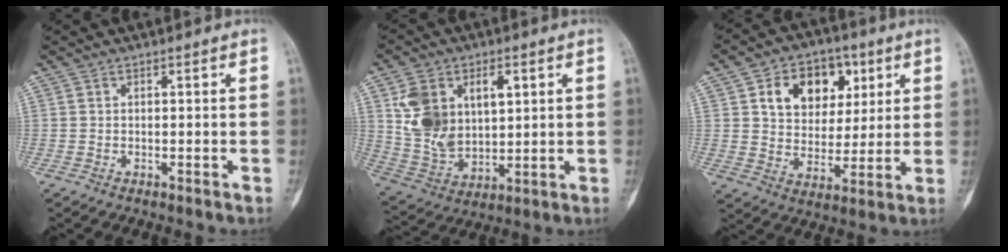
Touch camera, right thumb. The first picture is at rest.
{"total": 14.6, "force": [4.4, 9.9, 9.8], "torque": [-0.163, -0.011, 0.100]}
{"total": 13.9, "force": [5.2, 10.2, 7.9], "torque": [-0.078, -0.008, 0.086]}